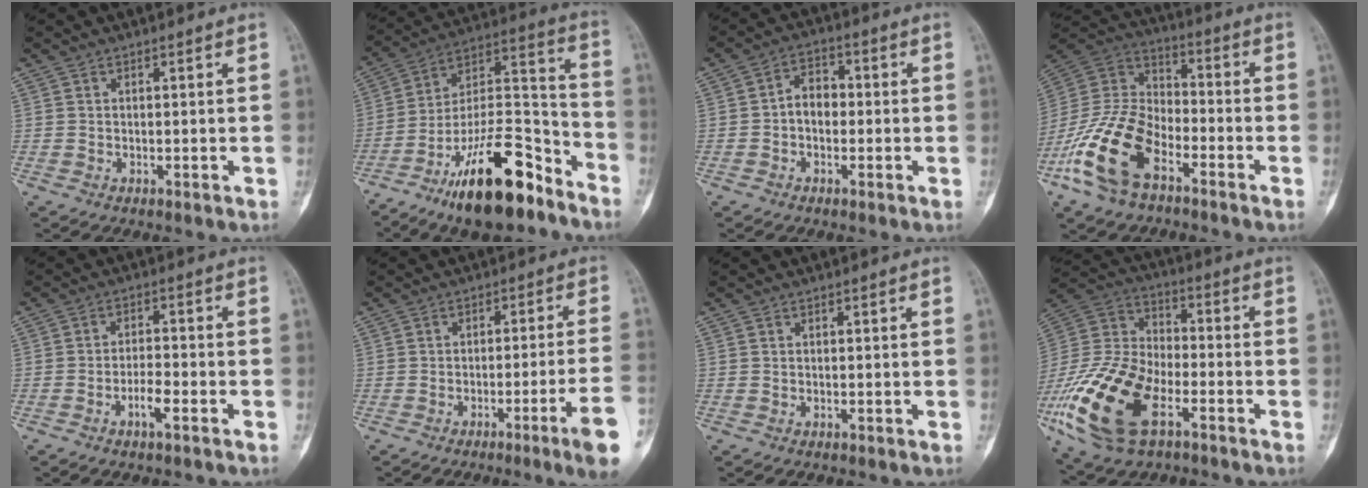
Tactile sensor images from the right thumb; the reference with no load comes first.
{"total": 23.1, "force": [-14.8, 8.3, 15.7], "torque": [-0.258, 0.096, -0.250]}
{"total": 5.1, "force": [-0.7, 3.7, 3.4], "torque": [-0.036, 0.022, -0.024]}
{"total": 18.3, "force": [-9.0, 9.8, 12.5], "torque": [-0.253, 0.055, -0.180]}
{"total": 4.3, "force": [-2.3, 1.1, 3.4], "torque": [-0.065, 0.017, -0.044]}
{"total": 9.7, "force": [-4.5, -0.8, 8.5], "torque": [-0.125, 0.013, -0.065]}
{"total": 0.0}
{"total": 23.0, "force": [-9.7, 12.1, 17.0], "torque": [-0.397, 0.023, -0.180]}